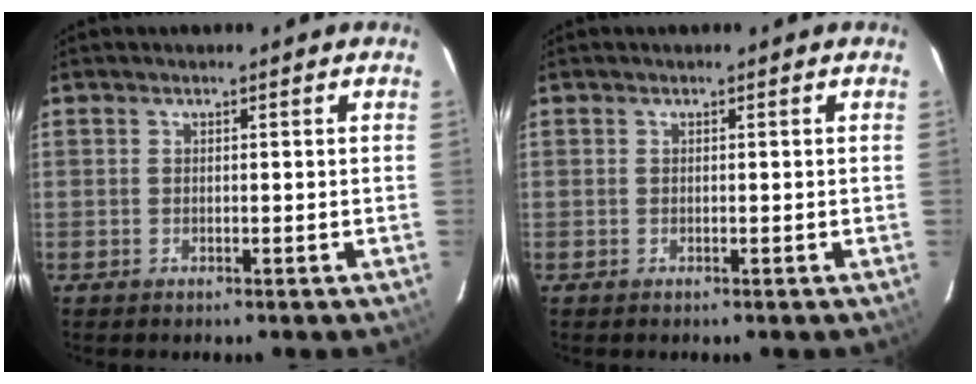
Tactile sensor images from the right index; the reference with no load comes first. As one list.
[{"total": 0.0}]